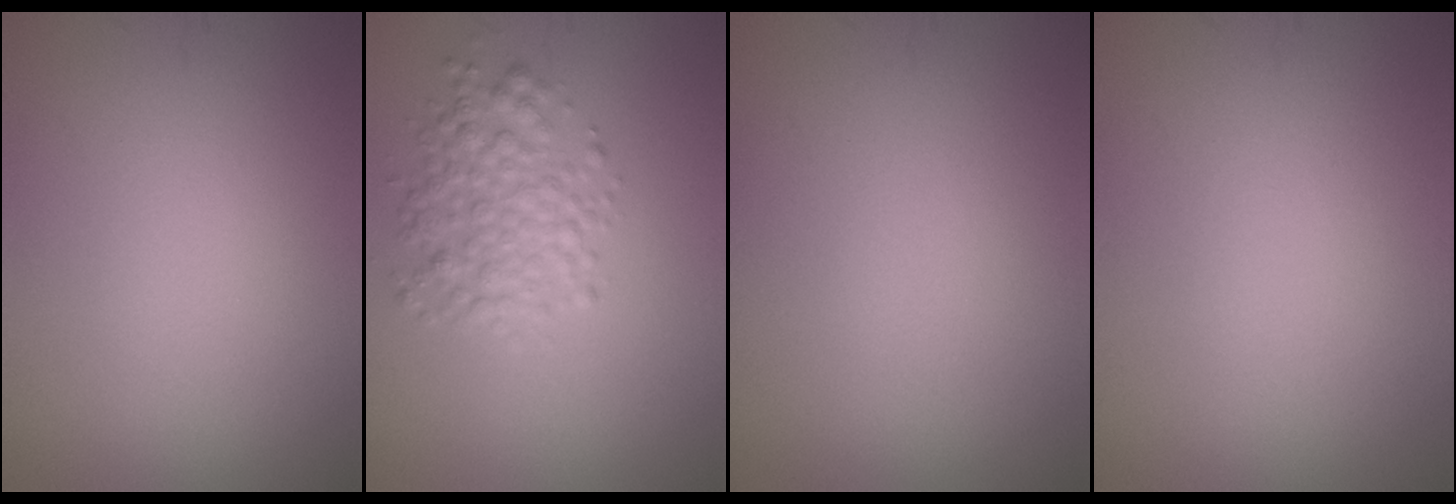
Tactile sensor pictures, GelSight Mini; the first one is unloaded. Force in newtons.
{"total": 3.8, "press": 3.8, "slide": 0.1}
{"total": 0.0}
{"total": 0.0}